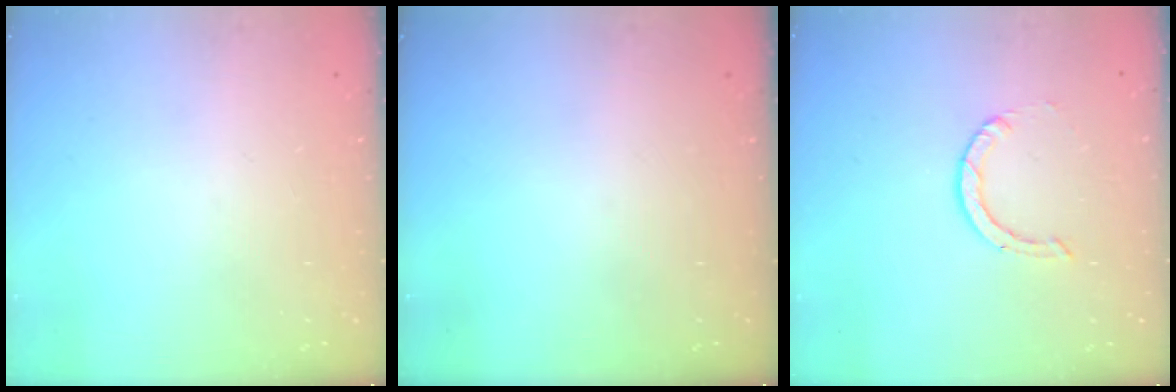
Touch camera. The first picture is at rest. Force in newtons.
{"total": 0.0}
{"total": 0.8, "press": 0.8, "slide": 0.1}